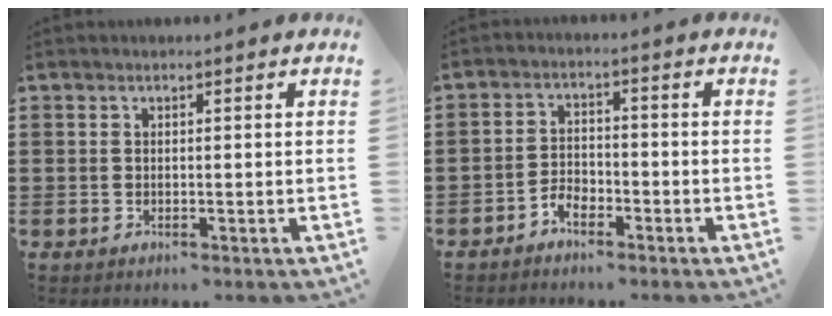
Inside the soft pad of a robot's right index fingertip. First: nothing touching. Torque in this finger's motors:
{"motor_torque": [1.10, 1.04, 0.03, 0.04]}